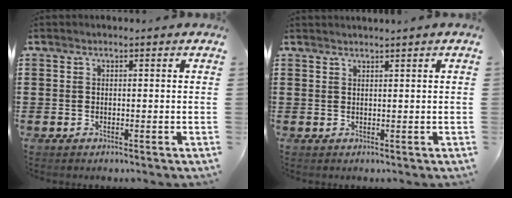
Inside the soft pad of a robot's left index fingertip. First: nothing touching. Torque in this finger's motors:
{"motor_torque": [0.35, -0.40, 0.28, 0.13]}